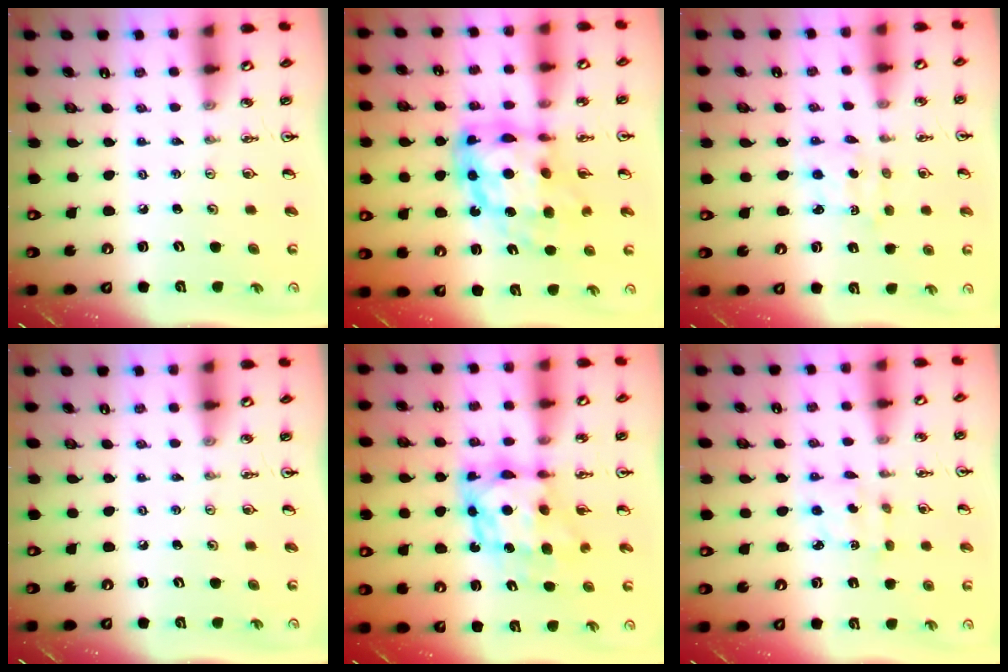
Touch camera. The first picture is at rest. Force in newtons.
{"total": 16.3, "press": 16.3, "slide": 1.1}
{"total": 2.3, "press": 2.3, "slide": 0.5}
{"total": 0.0}
{"total": 8.7, "press": 8.7, "slide": 0.8}
{"total": 2.5, "press": 2.5, "slide": 0.2}